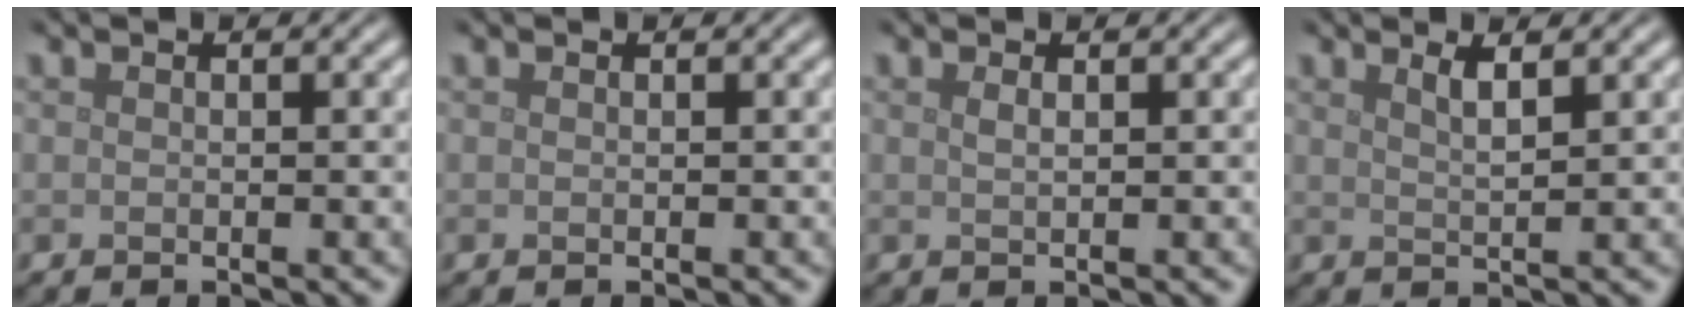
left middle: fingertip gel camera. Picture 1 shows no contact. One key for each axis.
{"total": 0.0}
{"total": 0.8, "fx": 0.4, "fy": 0.2, "fz": 0.6, "tx": -0.011, "ty": 0.001, "tz": 0.006}
{"total": 2.0, "fx": 1.2, "fy": 0.5, "fz": 1.5, "tx": -0.017, "ty": 0.003, "tz": 0.016}